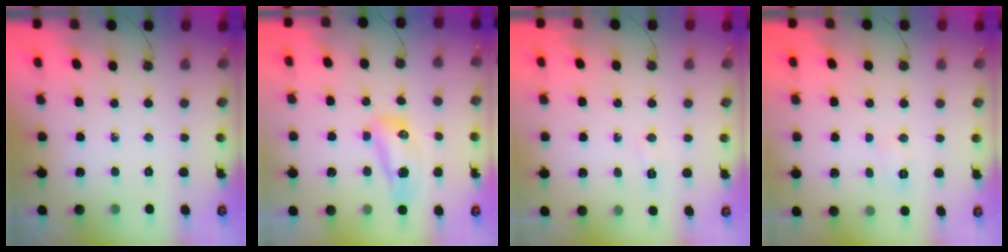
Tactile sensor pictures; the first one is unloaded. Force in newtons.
{"total": 12.0, "press": 9.9, "slide": 6.8}
{"total": 5.1, "press": 4.4, "slide": 2.5}
{"total": 4.1, "press": 4.0, "slide": 1.0}